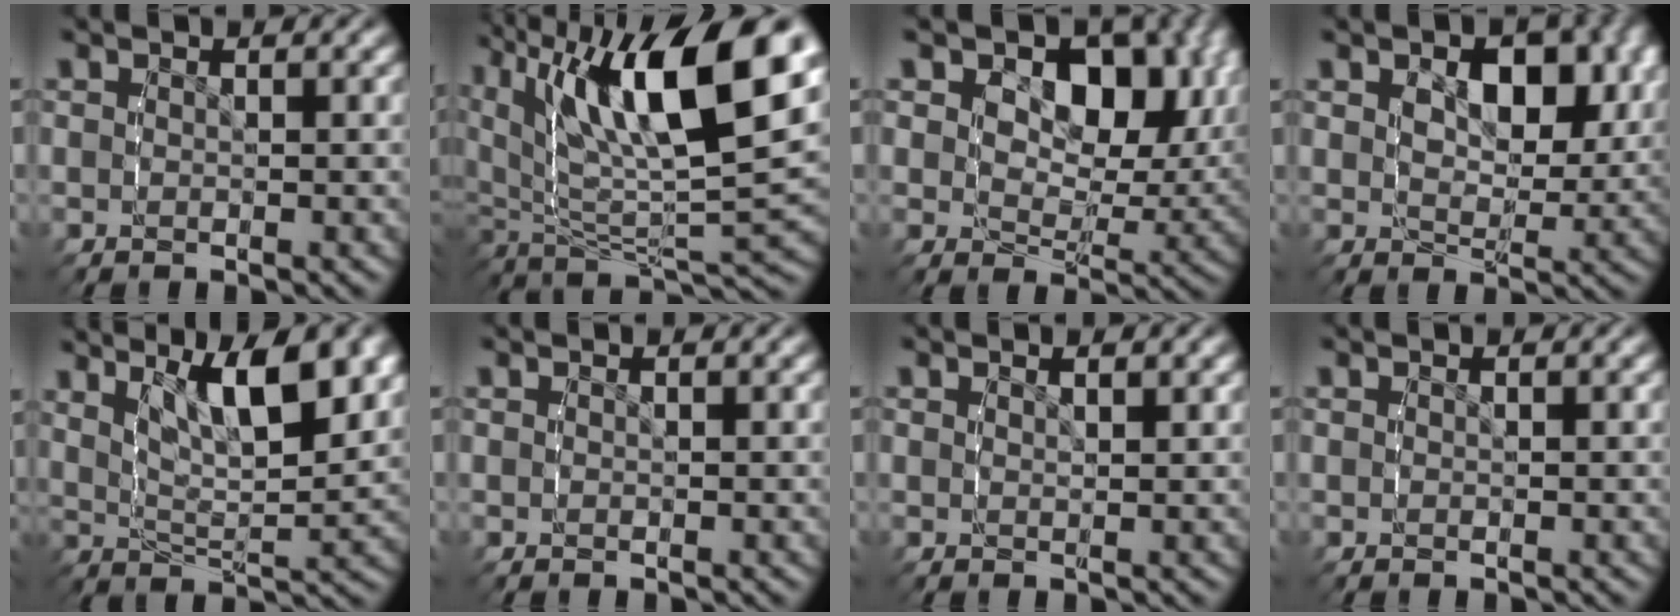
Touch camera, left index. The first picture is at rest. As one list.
[{"total": 12.6, "force": [3.0, 5.7, 10.8], "torque": [-0.198, -0.006, 0.048]}, {"total": 10.1, "force": [2.7, 7.1, 6.7], "torque": [-0.103, -0.005, 0.030]}, {"total": 4.2, "force": [1.2, 2.5, 3.2], "torque": [-0.062, -0.018, 0.022]}, {"total": 8.3, "force": [3.3, 3.8, 6.6], "torque": [-0.116, -0.005, 0.048]}, {"total": 0.0}, {"total": 0.5, "force": [0.4, 0.0, 0.3], "torque": [-0.005, -0.004, 0.007]}, {"total": 0.0}]